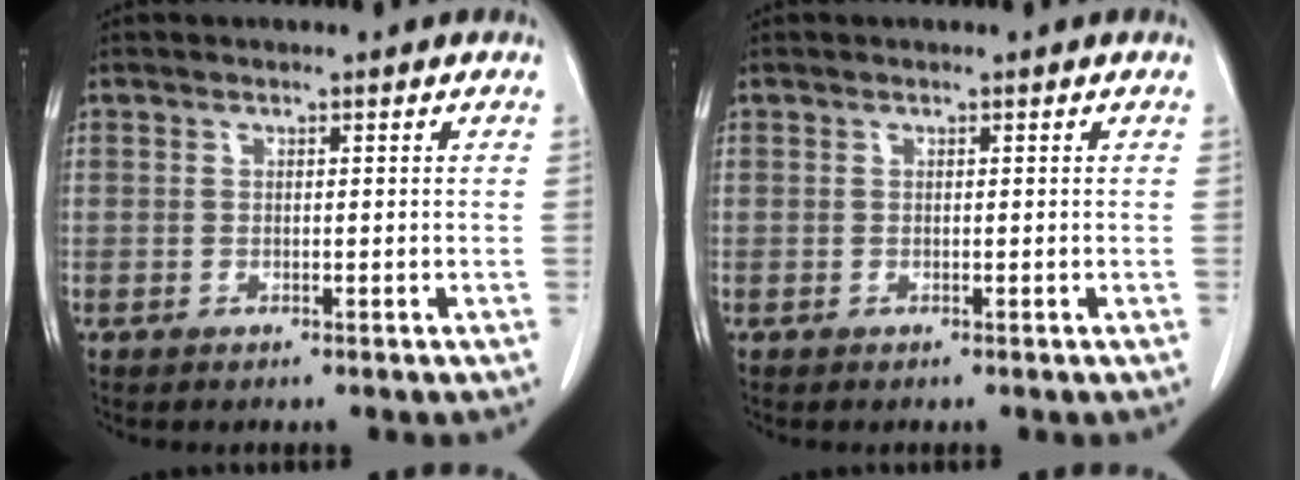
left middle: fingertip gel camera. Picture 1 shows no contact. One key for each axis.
{"total": 0.0}